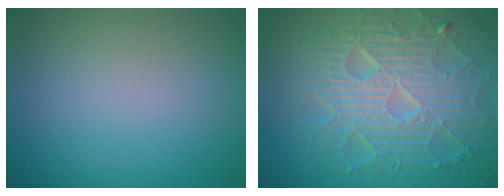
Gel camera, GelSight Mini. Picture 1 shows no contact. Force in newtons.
{"total": 10.9, "press": 6.9, "slide": 8.5}